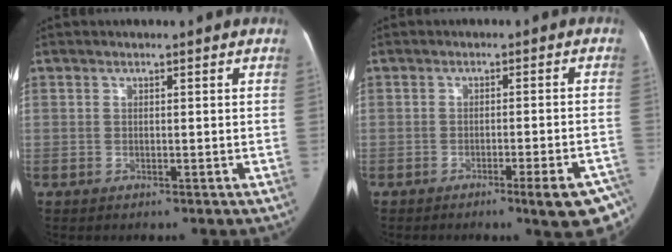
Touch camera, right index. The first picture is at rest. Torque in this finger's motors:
{"motor_torque": [0.12, -0.15, 0.12, 0.04]}